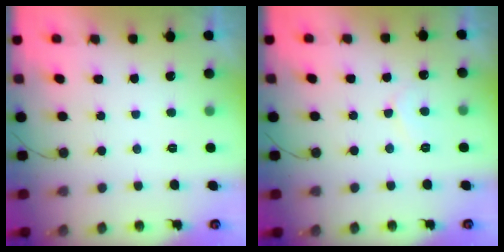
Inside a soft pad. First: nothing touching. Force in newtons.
{"total": 5.5, "press": 5.5, "slide": 0.5}